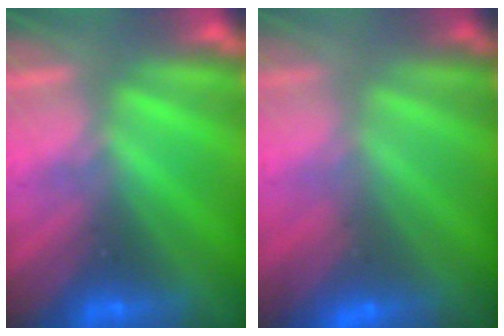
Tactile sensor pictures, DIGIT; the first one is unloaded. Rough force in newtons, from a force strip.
{"total": 2.5}